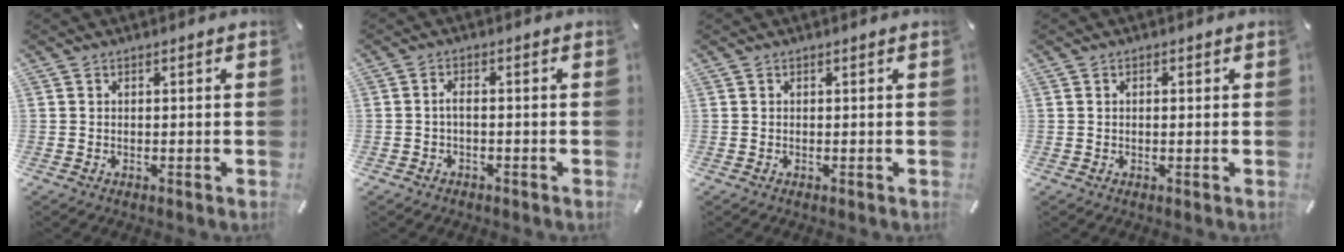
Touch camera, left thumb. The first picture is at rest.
{"total": 2.3, "force": [-1.0, 1.2, 1.7], "torque": [-0.033, 0.006, -0.021]}
{"total": 0.0}
{"total": 1.0, "force": [0.0, 0.6, 0.8], "torque": [-0.016, 0.003, -0.002]}